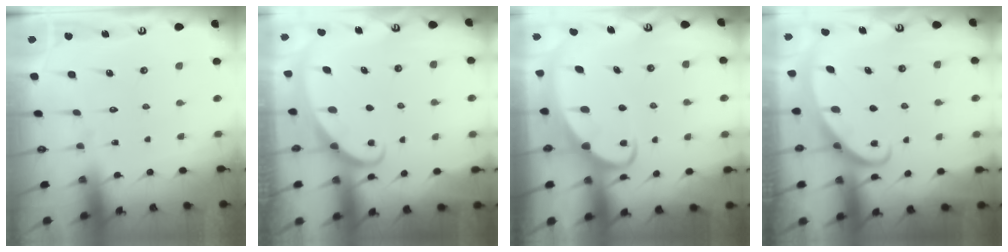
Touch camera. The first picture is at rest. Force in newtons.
{"total": 2.1, "press": 2.1, "slide": 0.1}
{"total": 4.7, "press": 4.7, "slide": 0.6}
{"total": 2.5, "press": 2.5, "slide": 0.3}